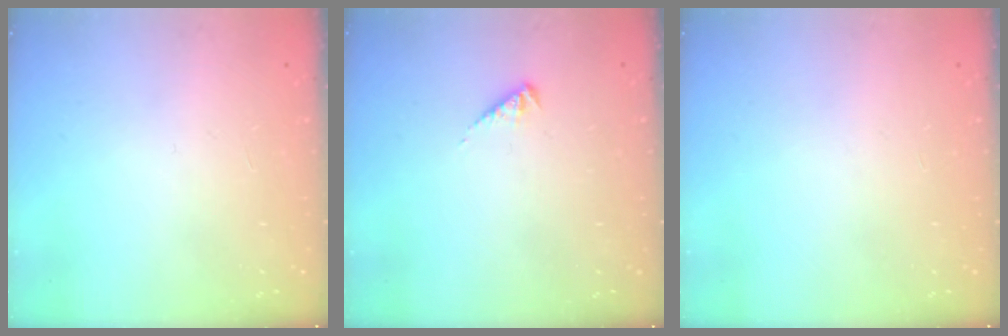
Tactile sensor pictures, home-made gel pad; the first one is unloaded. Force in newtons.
{"total": 2.9, "press": 2.9, "slide": 0.5}
{"total": 0.0}